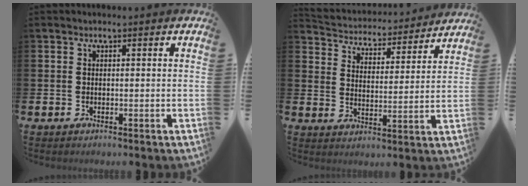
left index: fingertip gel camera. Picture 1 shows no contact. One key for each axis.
{"total": 4.3, "fx": 4.2, "fy": 1.2, "fz": 0.0, "tx": -0.031, "ty": -0.042, "tz": 0.067}